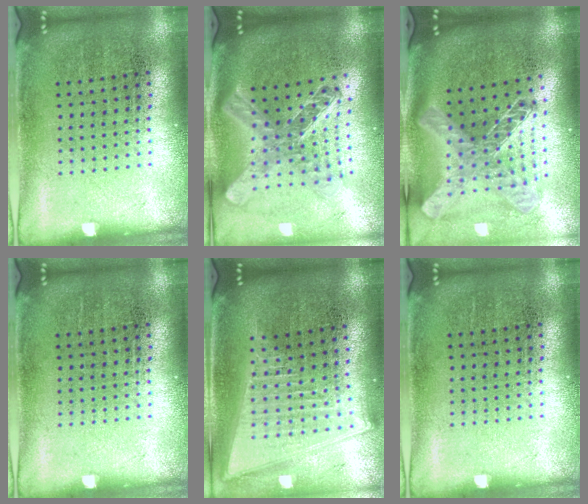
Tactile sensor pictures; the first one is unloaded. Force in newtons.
{"total": 2.5, "press": 2.0, "slide": 1.6}
{"total": 2.1, "press": 1.6, "slide": 1.4}
{"total": 0.0}
{"total": 2.1, "press": 1.8, "slide": 1.1}
{"total": 0.0}